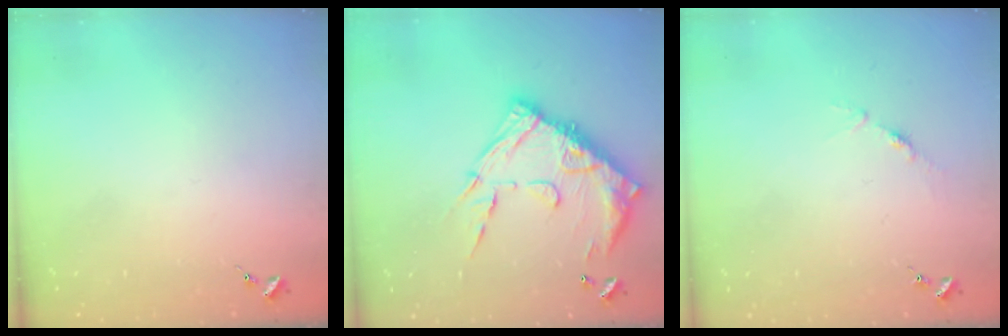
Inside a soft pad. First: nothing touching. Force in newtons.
{"total": 19.1, "press": 19.0, "slide": 1.7}
{"total": 3.8, "press": 3.8, "slide": 0.5}